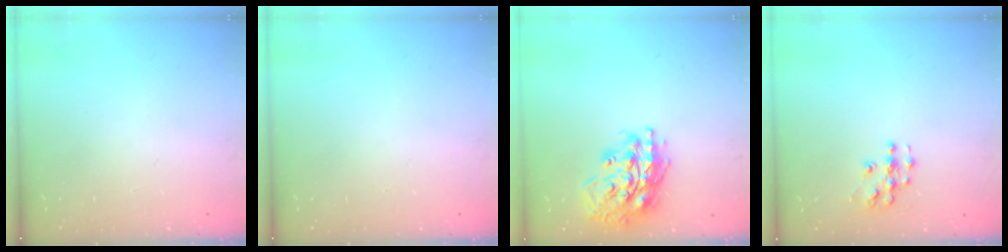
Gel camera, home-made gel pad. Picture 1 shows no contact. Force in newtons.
{"total": 0.0}
{"total": 18.0, "press": 17.9, "slide": 2.1}
{"total": 8.2, "press": 8.2, "slide": 0.4}